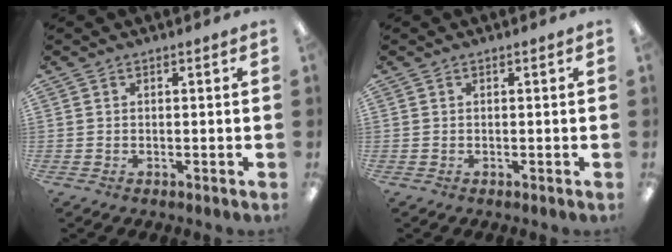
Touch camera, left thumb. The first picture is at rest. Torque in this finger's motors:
{"motor_torque": [0.01, 0.01, -0.03, 0.03, 0.00]}